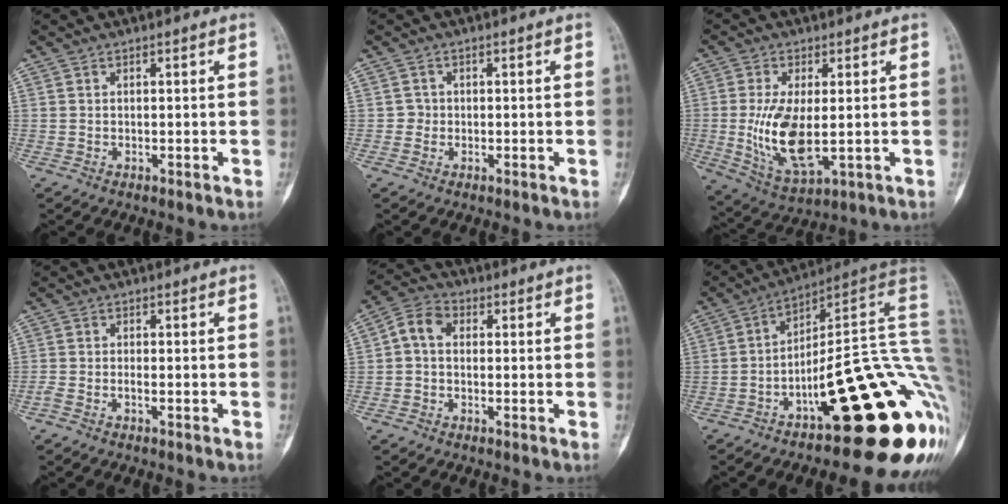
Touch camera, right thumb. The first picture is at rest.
{"total": 1.4, "force": [-0.2, 1.3, 0.0], "torque": [0.009, 0.007, -0.006]}
{"total": 11.6, "force": [-0.5, 5.1, 10.4], "torque": [-0.206, -0.020, 0.004]}
{"total": 1.5, "force": [-0.9, 0.4, 1.2], "torque": [-0.032, 0.005, -0.018]}
{"total": 5.4, "force": [0.4, 4.1, 3.5], "torque": [-0.058, 0.017, -0.005]}
{"total": 28.6, "force": [-8.4, 8.2, 26.1], "torque": [-0.239, 0.085, -0.110]}